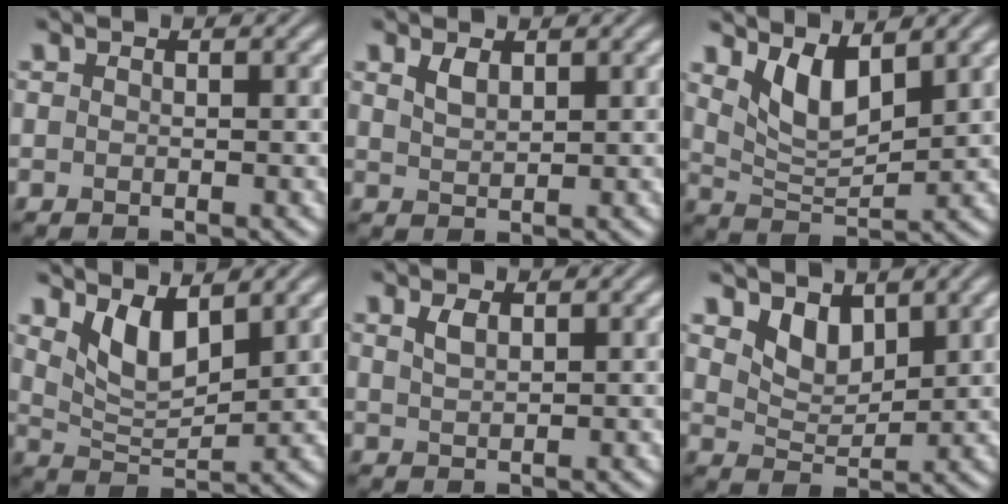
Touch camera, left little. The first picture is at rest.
{"total": 1.5, "force": [1.0, 0.7, 0.9], "torque": [-0.021, 0.000, 0.024]}
{"total": 4.8, "force": [2.6, 2.0, 3.4], "torque": [-0.076, -0.012, 0.052]}
{"total": 4.4, "force": [2.4, 1.9, 3.2], "torque": [-0.070, -0.011, 0.050]}
{"total": 1.3, "force": [0.8, 0.5, 0.9], "torque": [-0.022, 0.002, 0.019]}
{"total": 3.0, "force": [2.0, 1.7, 1.5], "torque": [-0.038, -0.013, 0.037]}